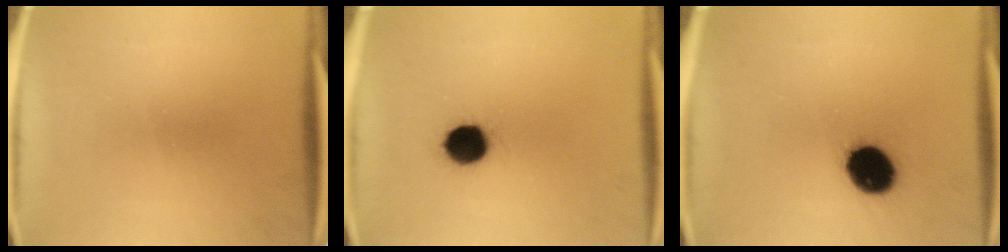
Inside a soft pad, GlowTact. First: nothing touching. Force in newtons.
{"total": 9.0}
{"total": 11.9}